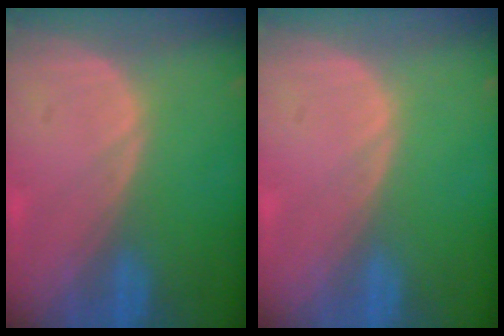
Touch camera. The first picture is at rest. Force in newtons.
{"total": 0.0}